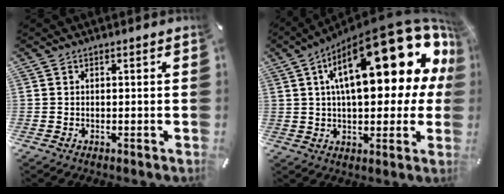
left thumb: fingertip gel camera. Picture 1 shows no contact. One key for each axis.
{"total": 28.3, "fx": 10.3, "fy": 10.9, "fz": 24.0, "tx": -0.368, "ty": -0.062, "tz": 0.165}